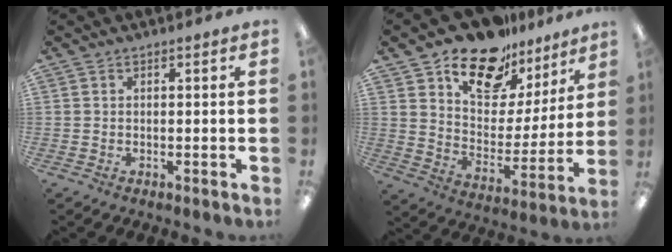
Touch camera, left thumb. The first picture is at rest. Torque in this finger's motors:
{"motor_torque": [0.49, 0.47, 1.14, -1.63, 0.08]}